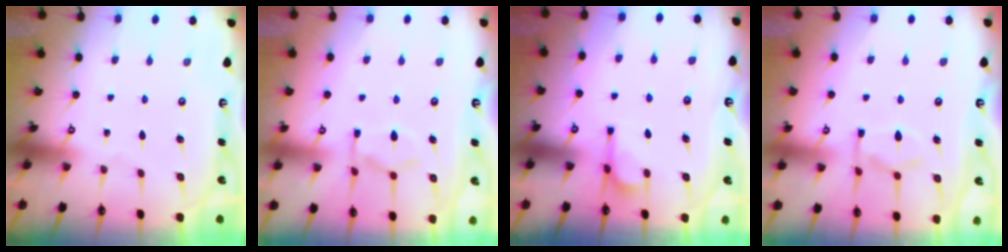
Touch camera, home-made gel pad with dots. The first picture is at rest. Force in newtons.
{"total": 9.9, "press": 9.8, "slide": 1.2}
{"total": 4.0, "press": 3.9, "slide": 0.5}
{"total": 9.8, "press": 9.7, "slide": 1.4}